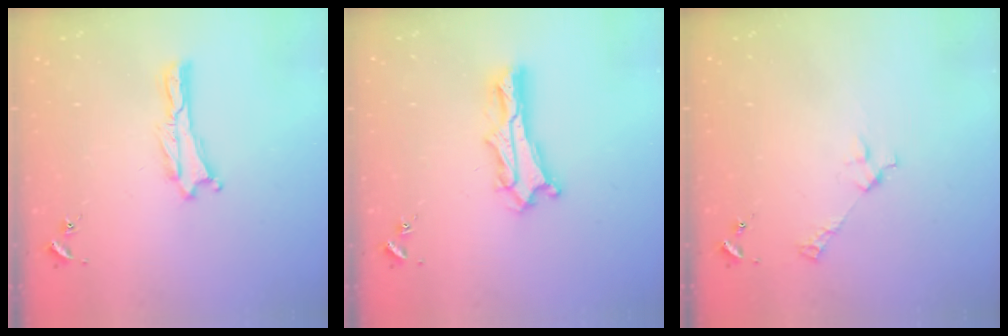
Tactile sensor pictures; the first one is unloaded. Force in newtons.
{"total": 5.2, "press": 5.2, "slide": 0.6}
{"total": 2.9, "press": 2.9, "slide": 0.2}